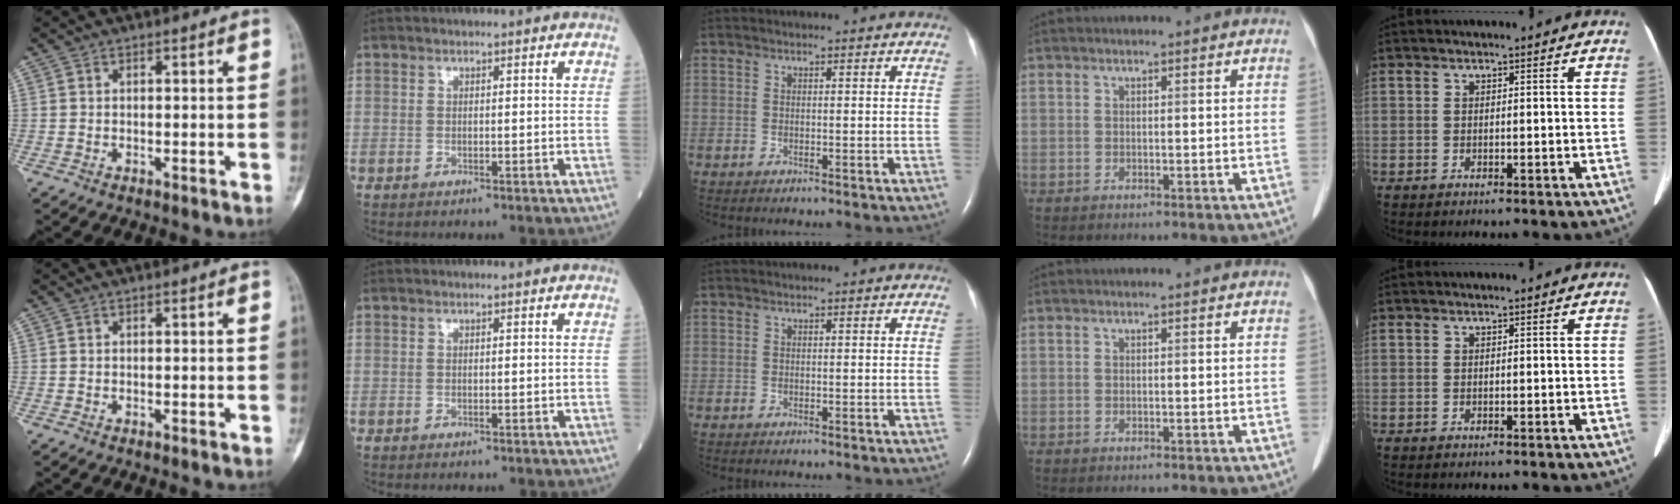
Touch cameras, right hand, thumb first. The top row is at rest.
{}